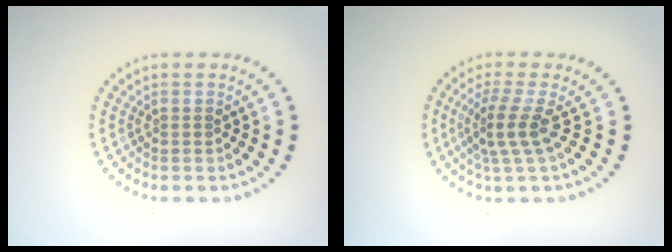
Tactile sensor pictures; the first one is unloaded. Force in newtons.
{"total": 3.0, "press": 2.1, "slide": 2.1}